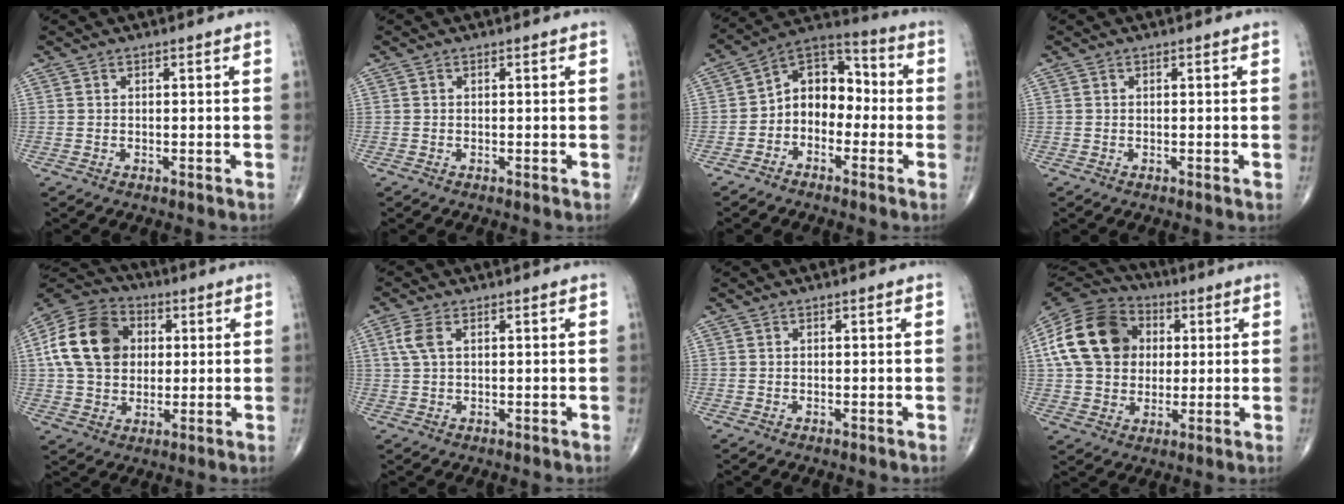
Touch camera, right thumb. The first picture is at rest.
{"total": 0.0}
{"total": 10.8, "force": [-1.8, 7.8, 7.1], "torque": [-0.074, 0.051, -0.051]}
{"total": 0.0}
{"total": 16.2, "force": [2.7, 12.4, 10.0], "torque": [-0.173, 0.015, 0.041]}
{"total": 3.8, "force": [1.2, 1.9, 3.0], "torque": [-0.081, 0.012, 0.026]}
{"total": 0.0}
{"total": 18.6, "force": [3.5, 14.6, 11.0], "torque": [-0.196, 0.017, 0.057]}